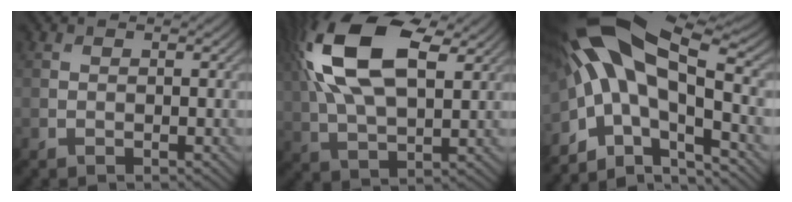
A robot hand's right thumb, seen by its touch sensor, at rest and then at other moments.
{"total": 16.3, "force": [5.5, 8.4, 12.9], "torque": [-0.283, 0.026, 0.093]}
{"total": 15.8, "force": [-1.9, 7.2, 13.9], "torque": [-0.265, 0.006, -0.029]}